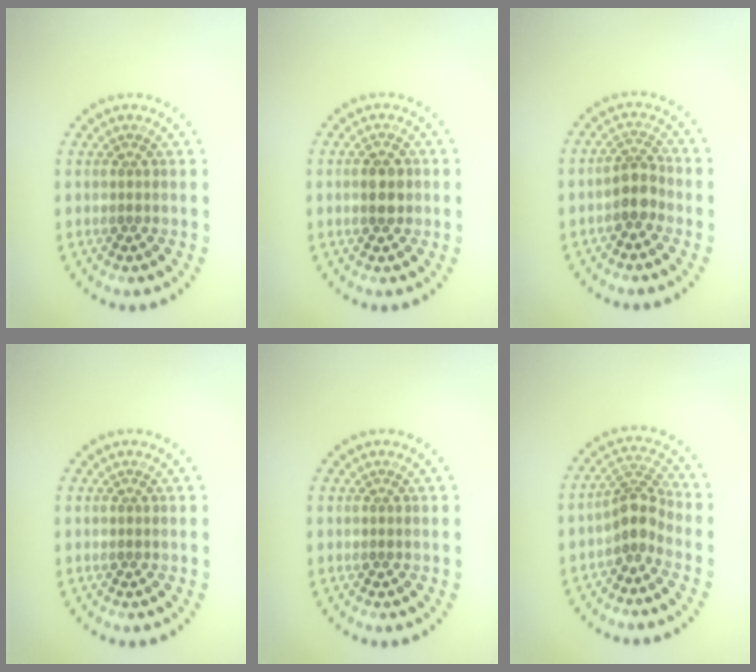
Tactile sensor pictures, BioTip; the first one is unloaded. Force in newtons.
{"total": 2.6, "press": 2.6, "slide": 0.1}
{"total": 2.2, "press": 1.9, "slide": 1.2}
{"total": 0.0}
{"total": 0.0}
{"total": 2.8, "press": 2.2, "slide": 1.8}